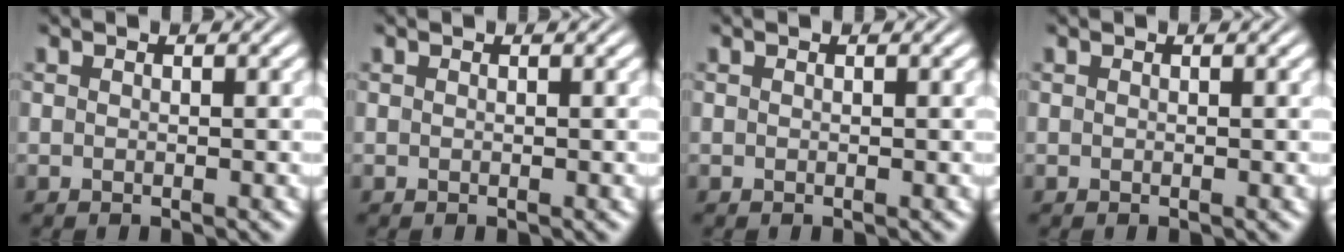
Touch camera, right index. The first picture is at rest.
{"total": 0.0}
{"total": 0.0}
{"total": 0.0}